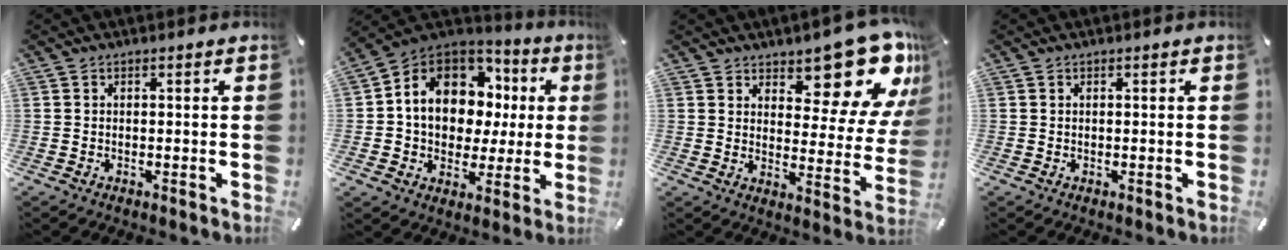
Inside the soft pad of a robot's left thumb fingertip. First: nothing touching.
{"total": 13.4, "force": [3.9, 10.8, 6.9], "torque": [-0.139, -0.022, 0.076]}
{"total": 15.7, "force": [11.9, 6.4, 8.0], "torque": [-0.082, -0.107, 0.197]}
{"total": 0.0}